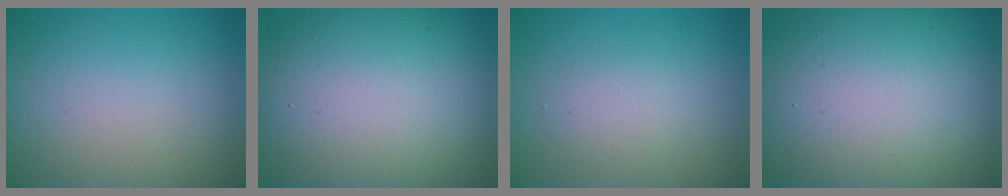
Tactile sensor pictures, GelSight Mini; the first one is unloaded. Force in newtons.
{"total": 15.8, "press": 15.8, "slide": 0.6}
{"total": 1.9, "press": 1.8, "slide": 0.2}
{"total": 20.7, "press": 20.7, "slide": 1.2}